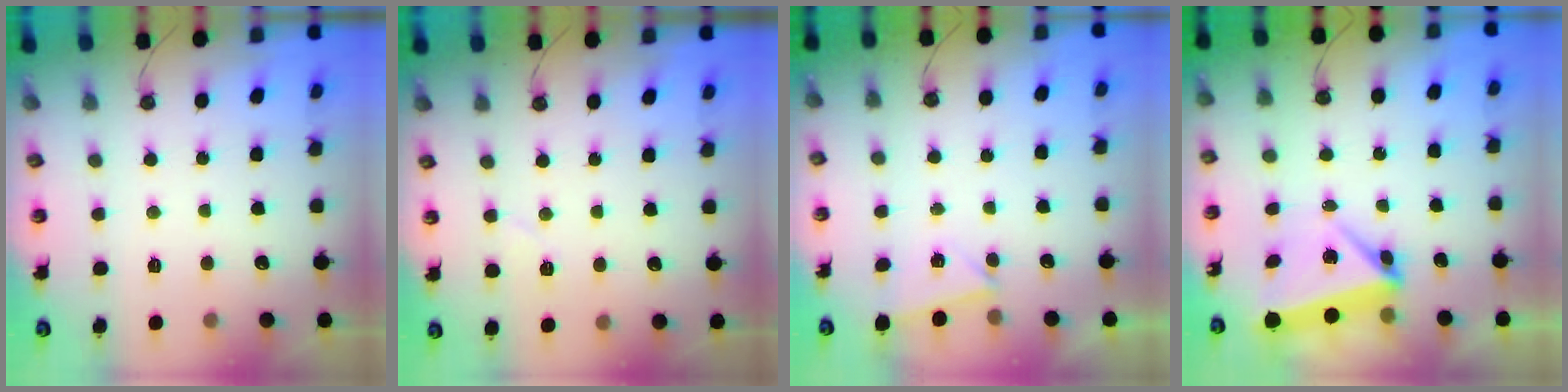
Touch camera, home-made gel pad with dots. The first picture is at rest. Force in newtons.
{"total": 3.9, "press": 3.9, "slide": 0.6}
{"total": 1.8, "press": 1.4, "slide": 1.2}
{"total": 6.0, "press": 5.6, "slide": 2.3}